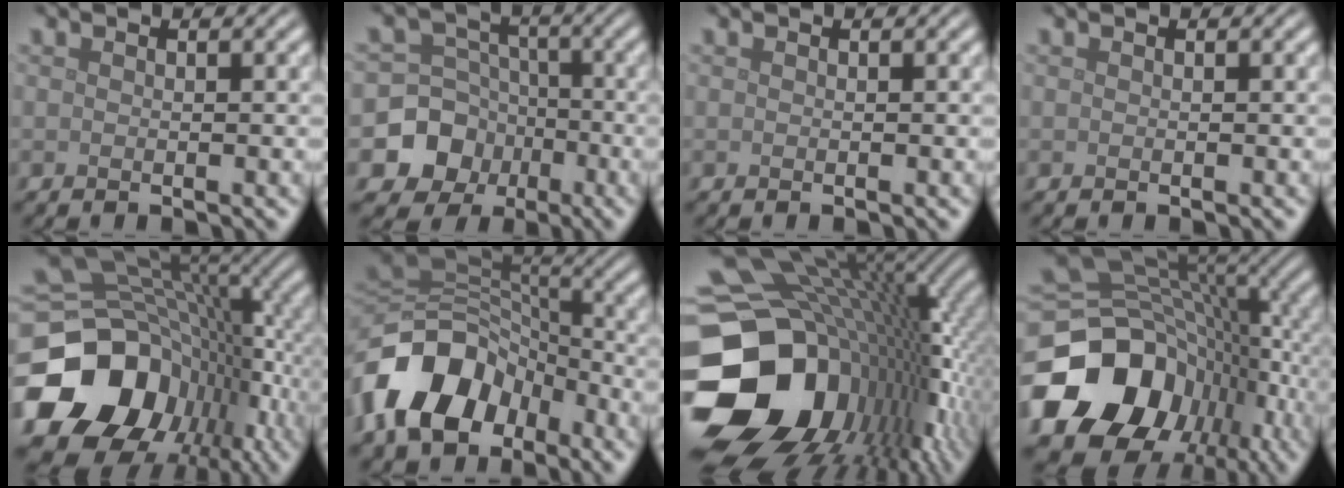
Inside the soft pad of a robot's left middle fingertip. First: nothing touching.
{"total": 6.8, "force": [-2.8, 5.9, 1.6], "torque": [-0.012, 0.006, -0.076]}
{"total": 0.0}
{"total": 0.0}
{"total": 18.9, "force": [-5.8, 15.1, 9.8], "torque": [-0.213, -0.039, -0.089]}
{"total": 12.6, "force": [-5.9, 8.5, 7.1], "torque": [-0.146, -0.003, -0.114]}
{"total": 21.1, "force": [-4.7, 15.6, 13.5], "torque": [-0.270, -0.030, -0.052]}
{"total": 16.9, "force": [-6.0, 13.6, 8.2], "torque": [-0.183, -0.039, -0.093]}